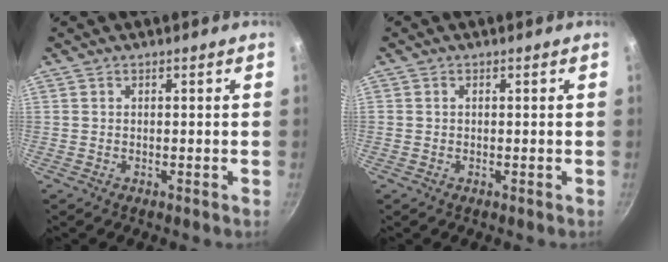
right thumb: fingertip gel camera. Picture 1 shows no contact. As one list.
[{"total": 0.6, "force": [0.2, 0.5, 0.3], "torque": [-0.005, 0.003, 0.002]}]